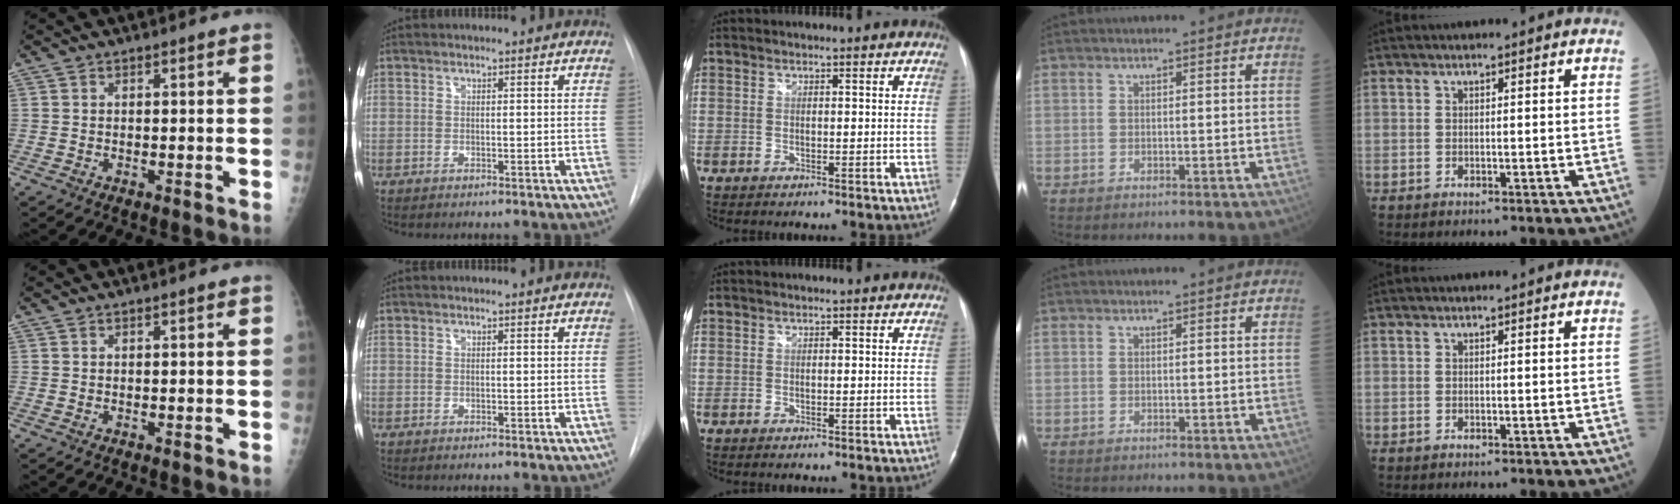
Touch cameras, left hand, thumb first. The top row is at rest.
{}